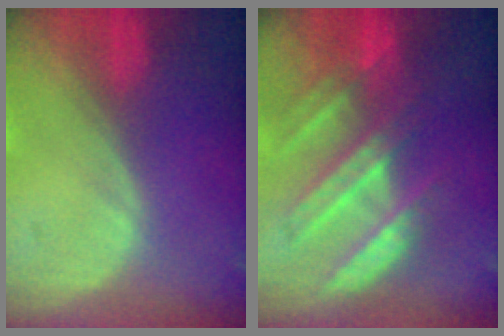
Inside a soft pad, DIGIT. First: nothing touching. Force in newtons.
{"total": 8.2, "press": 7.8, "slide": 2.5}